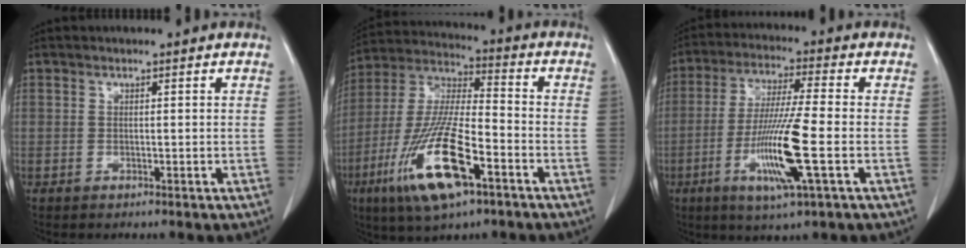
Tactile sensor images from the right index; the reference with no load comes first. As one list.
[{"total": 16.9, "force": [-7.7, 3.6, 14.6], "torque": [-0.308, -0.021, -0.136]}, {"total": 12.4, "force": [-3.6, -0.2, 11.9], "torque": [-0.236, -0.019, -0.071]}]